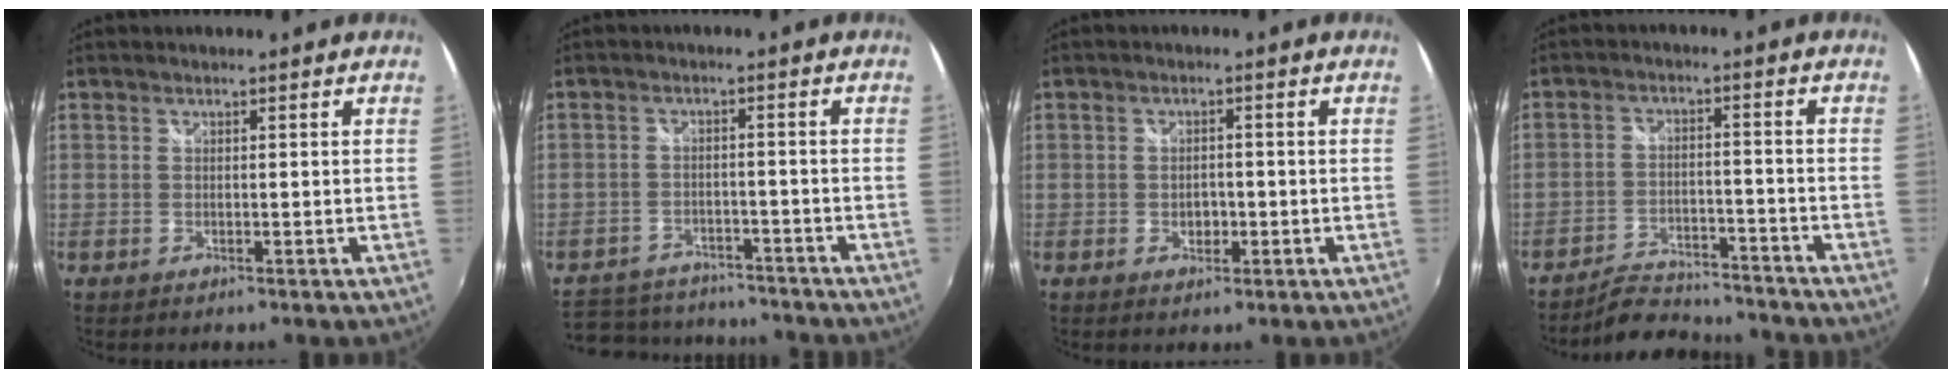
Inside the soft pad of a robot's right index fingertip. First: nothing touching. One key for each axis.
{"total": 14.1, "fx": -11.8, "fy": 6.4, "fz": 4.3, "tx": -0.117, "ty": 0.020, "tz": -0.165}
{"total": 2.9, "fx": -0.8, "fy": 2.1, "fz": 1.8, "tx": -0.029, "ty": 0.000, "tz": -0.013}
{"total": 10.7, "fx": -10.0, "fy": 2.8, "fz": 2.6, "tx": -0.073, "ty": 0.008, "tz": -0.145}